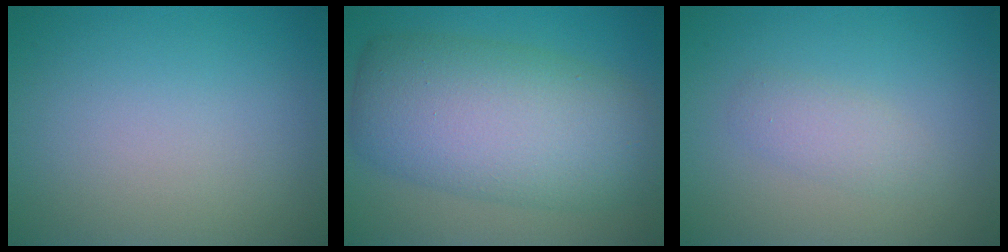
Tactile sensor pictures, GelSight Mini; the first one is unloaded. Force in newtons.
{"total": 10.5, "press": 10.5, "slide": 0.2}
{"total": 2.4, "press": 2.4, "slide": 0.2}